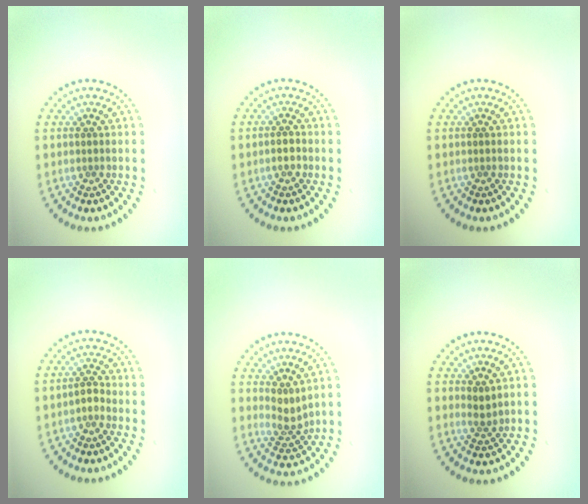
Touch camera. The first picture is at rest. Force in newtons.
{"total": 1.1, "press": 1.0, "slide": 0.5}
{"total": 0.0}
{"total": 1.1, "press": 0.9, "slide": 0.6}
{"total": 2.3, "press": 1.6, "slide": 1.7}
{"total": 1.5, "press": 1.0, "slide": 1.0}